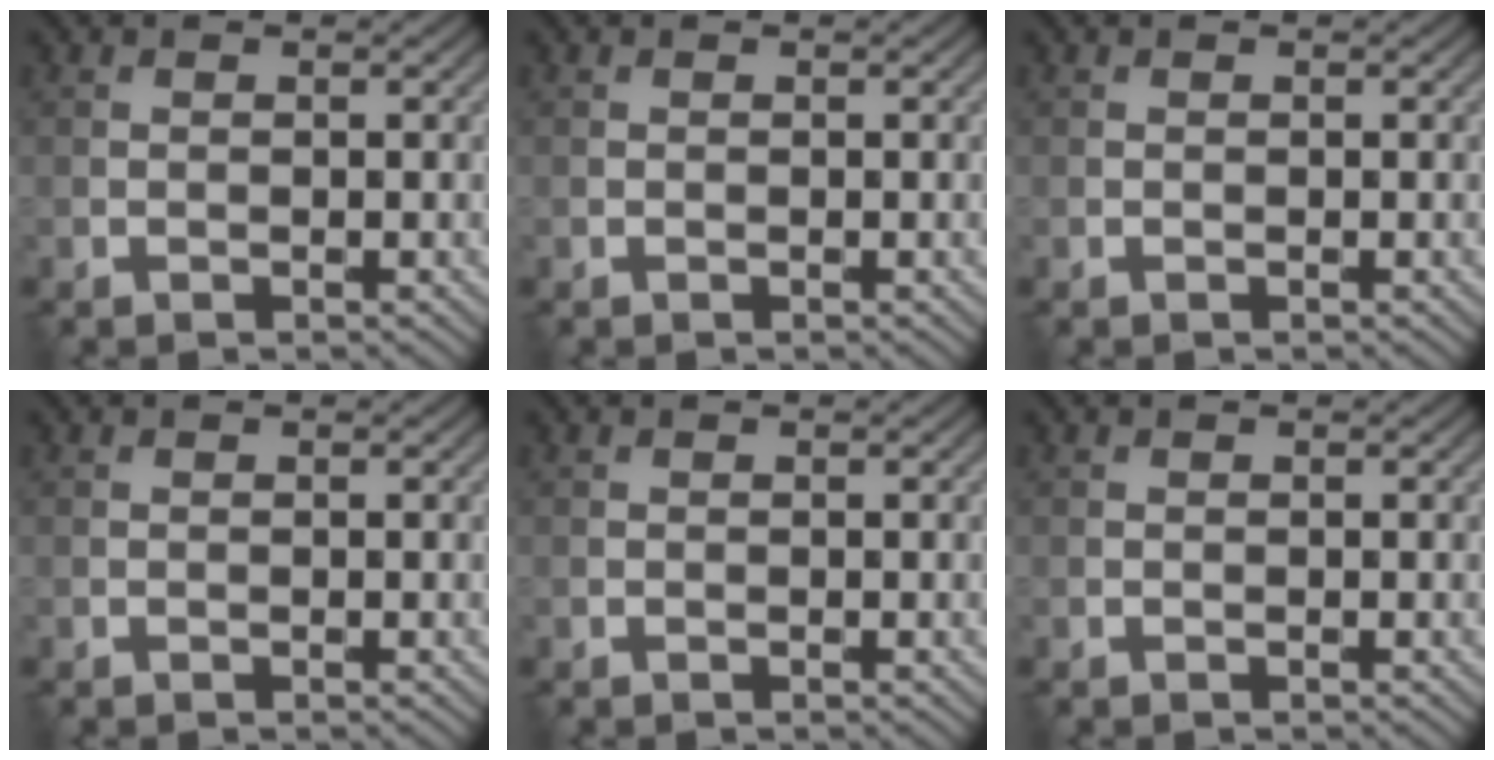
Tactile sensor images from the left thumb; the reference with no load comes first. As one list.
[{"total": 0.0}, {"total": 0.0}, {"total": 0.0}, {"total": 0.0}, {"total": 0.0}]